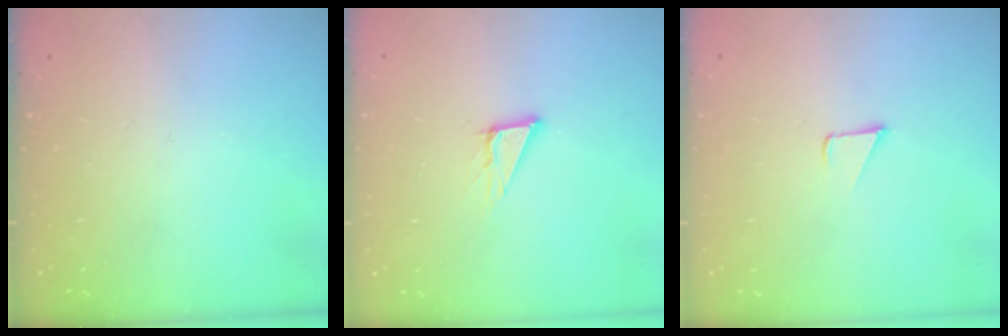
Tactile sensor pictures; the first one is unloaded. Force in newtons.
{"total": 5.1, "press": 5.1, "slide": 0.5}
{"total": 1.7, "press": 1.7, "slide": 0.1}